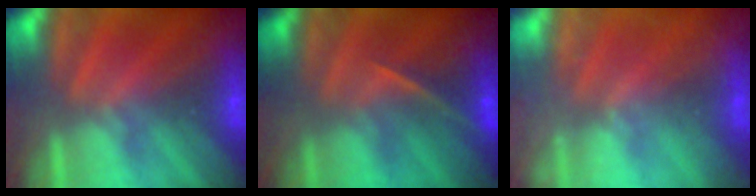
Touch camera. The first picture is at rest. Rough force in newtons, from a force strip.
{"total": 2.1}
{"total": 2.2}